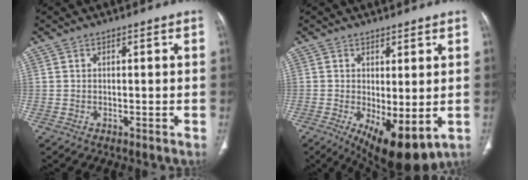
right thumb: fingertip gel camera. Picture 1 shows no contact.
{"total": 10.5, "force": [-2.2, 4.3, 9.3], "torque": [-0.138, -0.017, -0.017]}